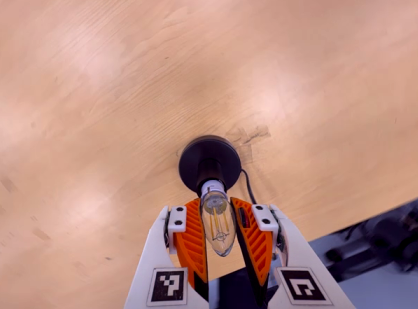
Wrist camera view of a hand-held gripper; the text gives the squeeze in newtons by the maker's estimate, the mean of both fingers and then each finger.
{"total": 13.0, "left": 12.9, "right": 13.1}